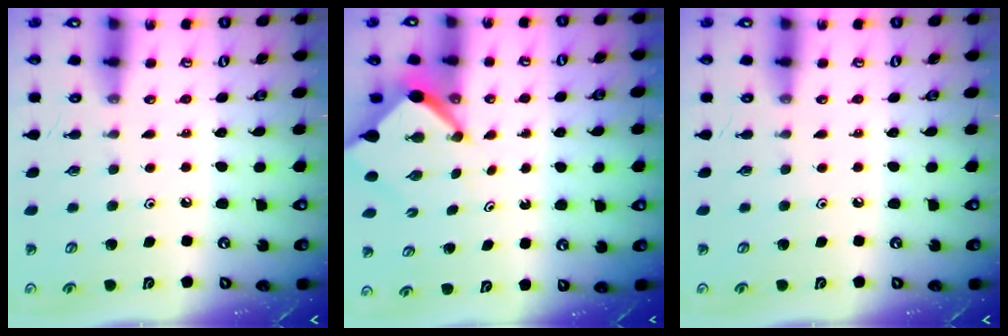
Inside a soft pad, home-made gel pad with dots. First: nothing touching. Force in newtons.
{"total": 6.0, "press": 6.0, "slide": 0.4}
{"total": 0.0}